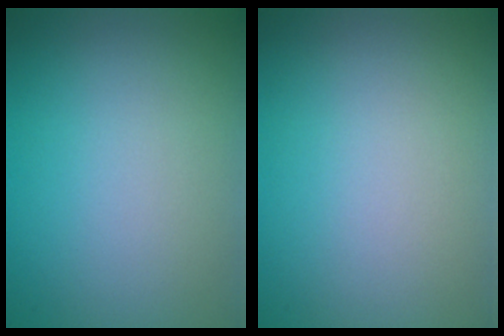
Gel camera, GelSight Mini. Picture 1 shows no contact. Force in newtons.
{"total": 0.0}